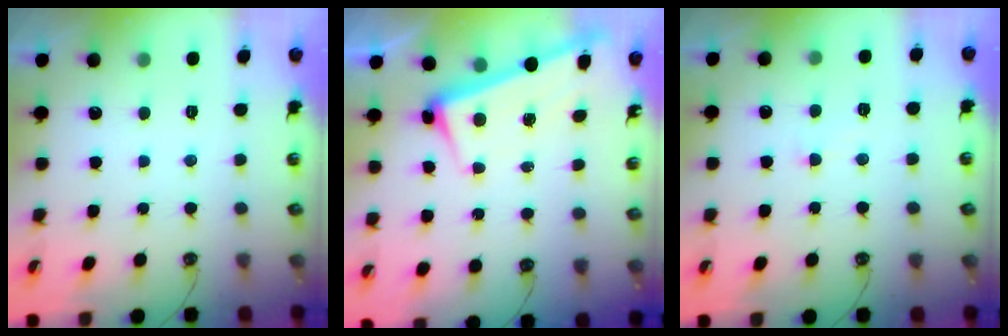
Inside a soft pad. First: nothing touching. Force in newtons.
{"total": 2.5, "press": 2.4, "slide": 0.6}
{"total": 3.6, "press": 3.6, "slide": 0.4}